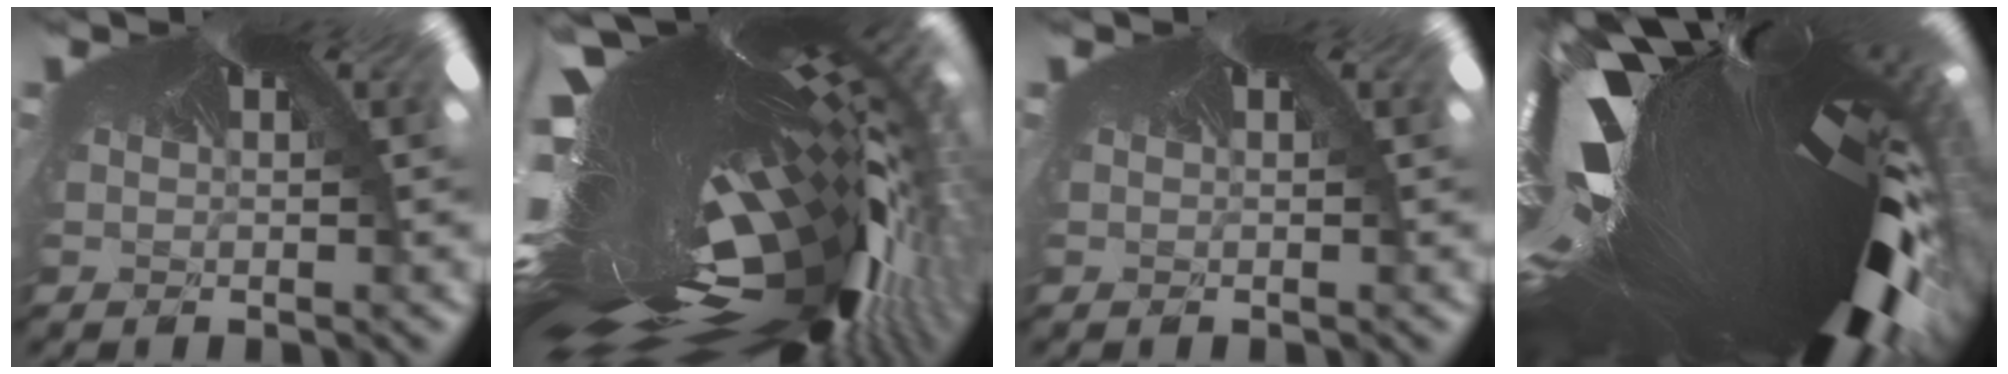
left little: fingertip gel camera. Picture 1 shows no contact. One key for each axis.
{"total": 7.7, "fx": -6.7, "fy": 0.2, "fz": 3.9, "tx": -0.101, "ty": -0.092, "tz": -0.069}
{"total": 0.0}
{"total": 6.2, "fx": -5.0, "fy": 0.8, "fz": 3.6, "tx": -0.103, "ty": -0.108, "tz": -0.030}